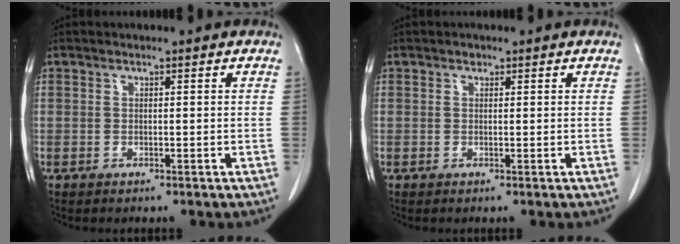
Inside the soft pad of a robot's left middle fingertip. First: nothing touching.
{"total": 0.5, "force": [0.4, 0.4, 0.1], "torque": [-0.002, -0.001, 0.004]}